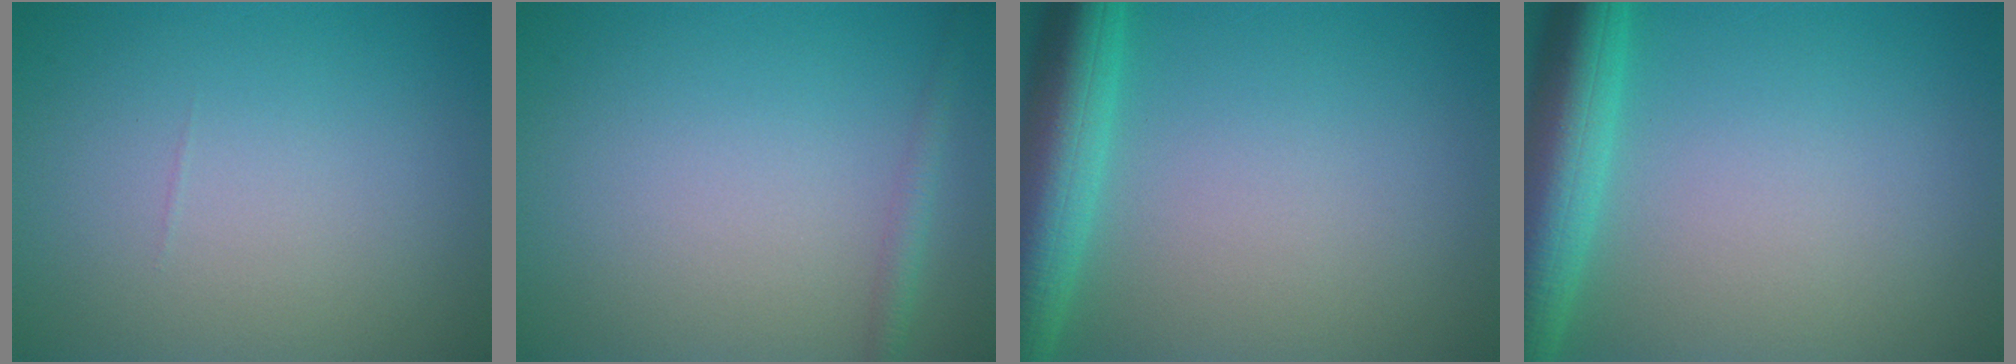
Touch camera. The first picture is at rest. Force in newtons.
{"total": 1.3, "press": 1.3, "slide": 0.1}
{"total": 6.6, "press": 6.6, "slide": 0.3}
{"total": 6.6, "press": 6.6, "slide": 0.3}